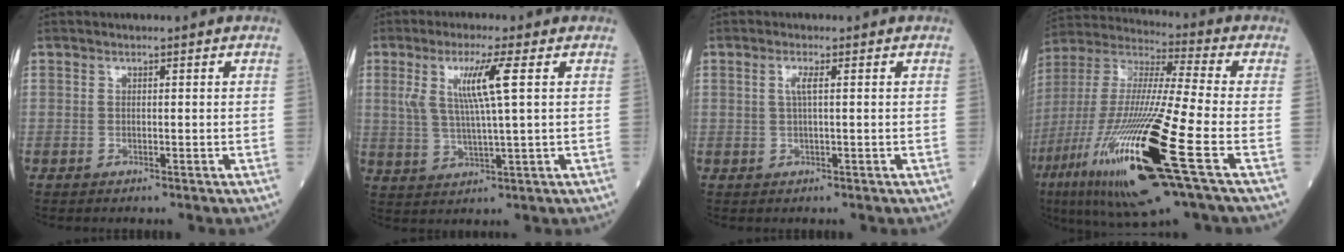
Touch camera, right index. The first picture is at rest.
{"total": 7.5, "force": [2.3, -0.3, 7.1], "torque": [-0.145, 0.002, 0.048]}
{"total": 1.7, "force": [0.4, -0.1, 1.7], "torque": [-0.039, 0.001, 0.006]}
{"total": 25.5, "force": [-9.4, 1.8, 23.7], "torque": [-0.493, -0.053, -0.174]}